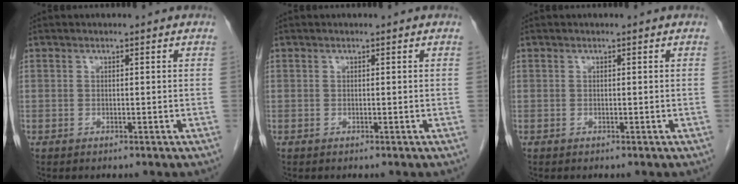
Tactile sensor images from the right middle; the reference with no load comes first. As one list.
[{"total": 0.0}, {"total": 0.0}]